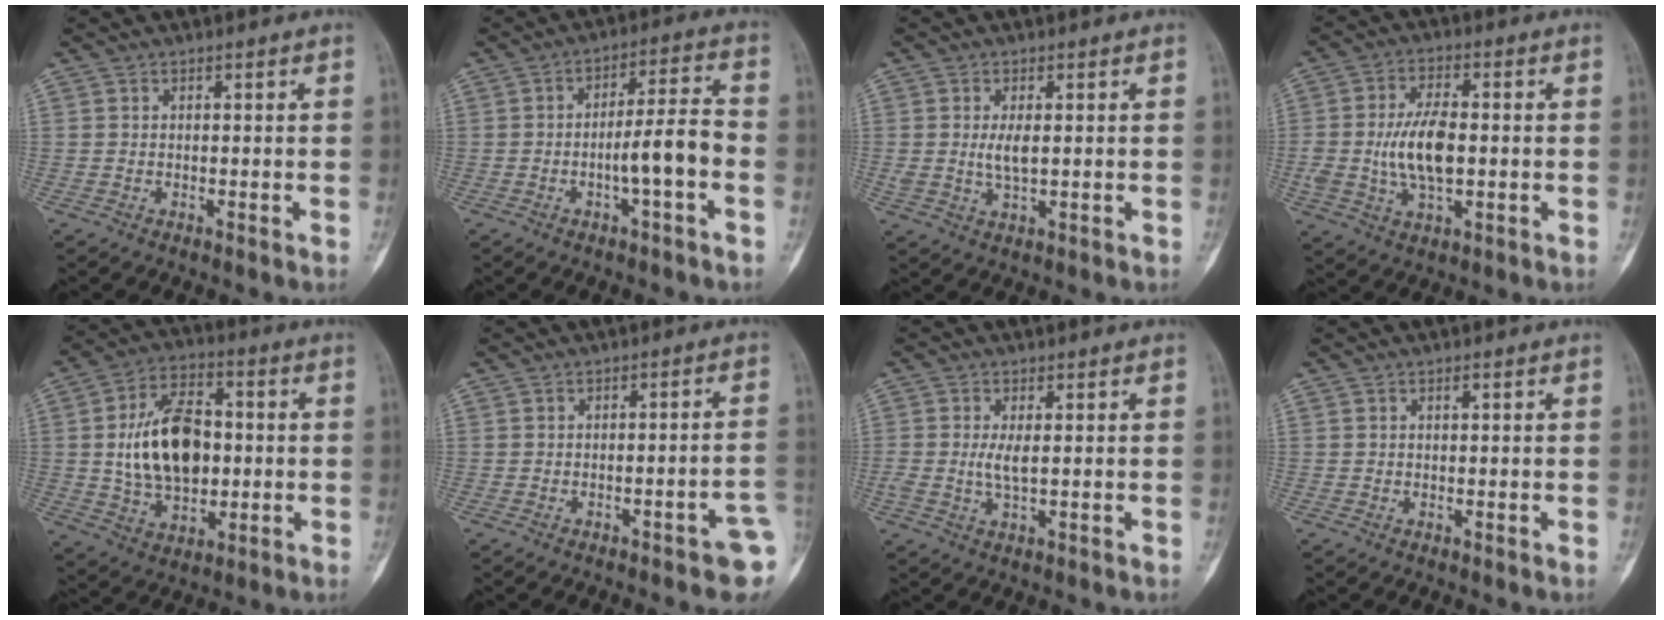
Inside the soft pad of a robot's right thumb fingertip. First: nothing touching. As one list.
[{"total": 8.8, "force": [-2.5, 1.4, 8.3], "torque": [-0.141, 0.033, -0.043]}, {"total": 3.8, "force": [0.5, 1.6, 3.4], "torque": [-0.069, -0.008, 0.015]}, {"total": 10.3, "force": [-0.4, 5.1, 9.0], "torque": [-0.172, 0.005, -0.005]}, {"total": 17.1, "force": [0.6, 10.7, 13.3], "torque": [-0.209, 0.012, 0.012]}, {"total": 7.6, "force": [-3.2, 1.6, 6.7], "torque": [-0.073, 0.021, -0.037]}, {"total": 3.1, "force": [0.2, 1.0, 3.0], "torque": [-0.069, -0.007, 0.006]}, {"total": 0.6, "force": [0.2, 0.2, 0.5], "torque": [-0.007, 0.001, 0.004]}]